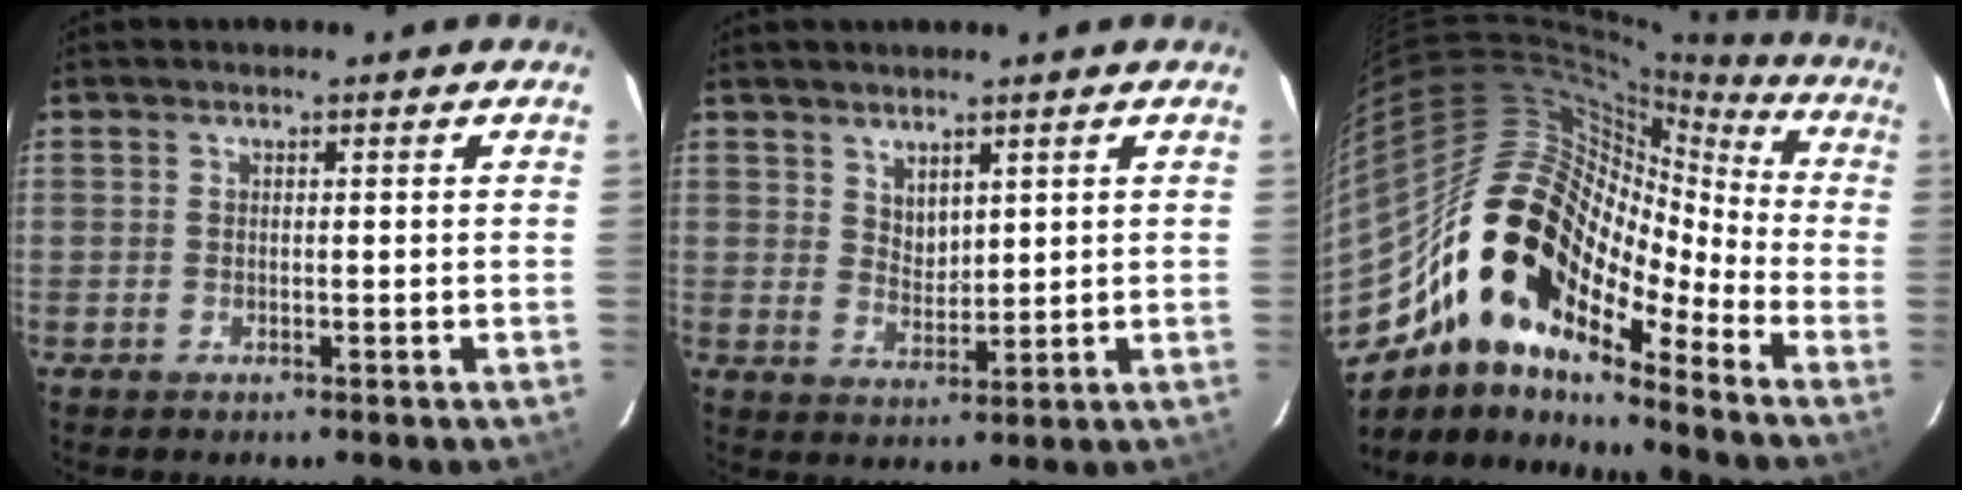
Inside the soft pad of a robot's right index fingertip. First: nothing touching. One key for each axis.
{"total": 3.8, "fx": 2.8, "fy": 1.9, "fz": 1.6, "tx": -0.022, "ty": 0.000, "tz": 0.054}
{"total": 19.6, "fx": -12.4, "fy": 9.9, "fz": 11.5, "tx": -0.185, "ty": 0.011, "tz": -0.244}